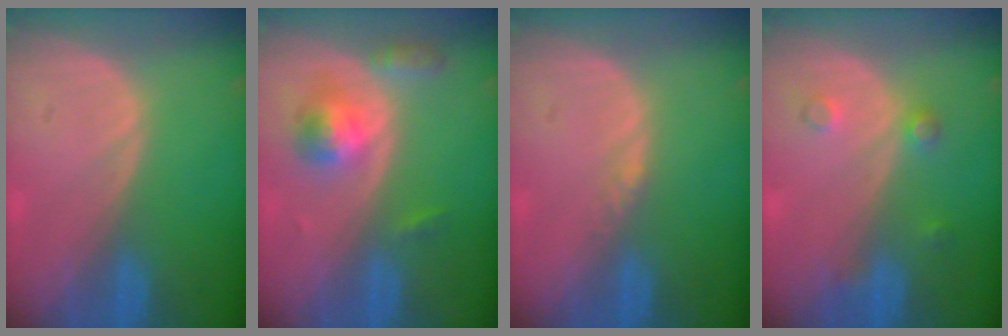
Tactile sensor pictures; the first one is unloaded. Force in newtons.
{"total": 5.1, "press": 4.8, "slide": 1.9}
{"total": 1.0, "press": 0.8, "slide": 0.6}
{"total": 2.3, "press": 2.3, "slide": 0.2}